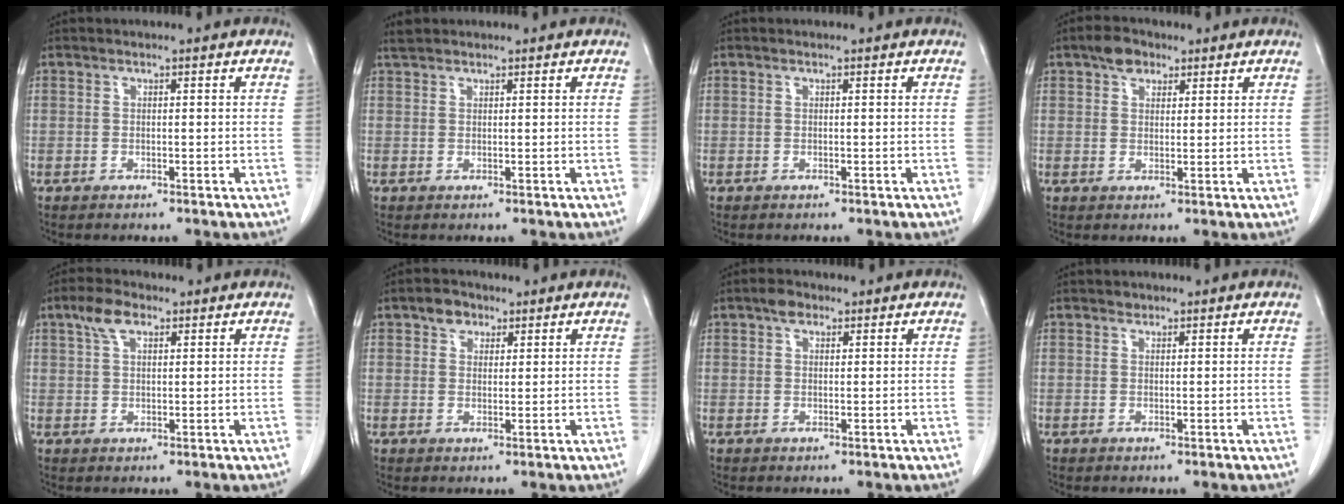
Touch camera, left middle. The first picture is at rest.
{"total": 1.5, "force": [1.4, 0.5, 0.2], "torque": [-0.009, 0.009, 0.027]}
{"total": 0.0}
{"total": 3.5, "force": [2.2, 2.2, 1.6], "torque": [-0.032, 0.010, 0.040]}
{"total": 4.2, "force": [2.4, 1.9, 2.9], "torque": [-0.064, 0.013, 0.048]}
{"total": 3.1, "force": [1.9, 2.2, 1.1], "torque": [-0.021, 0.008, 0.031]}
{"total": 2.0, "force": [1.3, 1.2, 1.0], "torque": [-0.019, 0.007, 0.020]}
{"total": 0.7, "force": [0.5, 0.4, 0.0], "torque": [-0.002, -0.004, 0.006]}